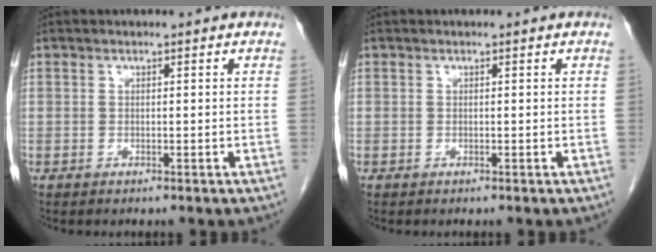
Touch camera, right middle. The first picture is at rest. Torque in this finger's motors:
{"motor_torque": [0.19, -0.06, 0.03, 0.01]}